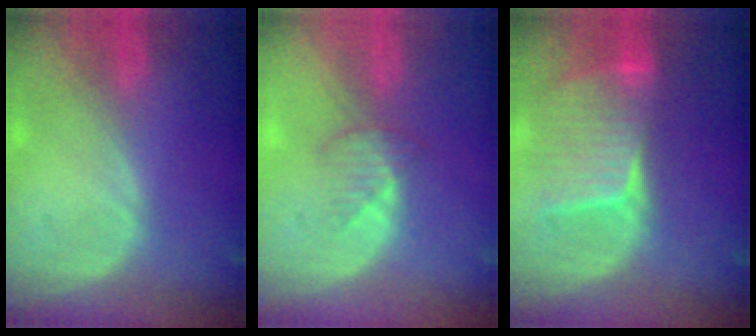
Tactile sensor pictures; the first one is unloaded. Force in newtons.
{"total": 2.5, "press": 2.5, "slide": 0.3}
{"total": 8.1, "press": 7.8, "slide": 2.3}